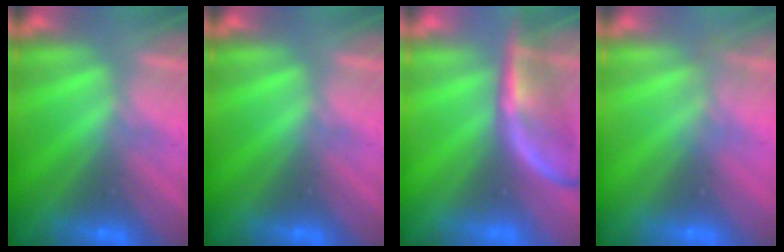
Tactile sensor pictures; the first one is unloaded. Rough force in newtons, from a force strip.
{"total": 0.0}
{"total": 2.4}
{"total": 2.2}